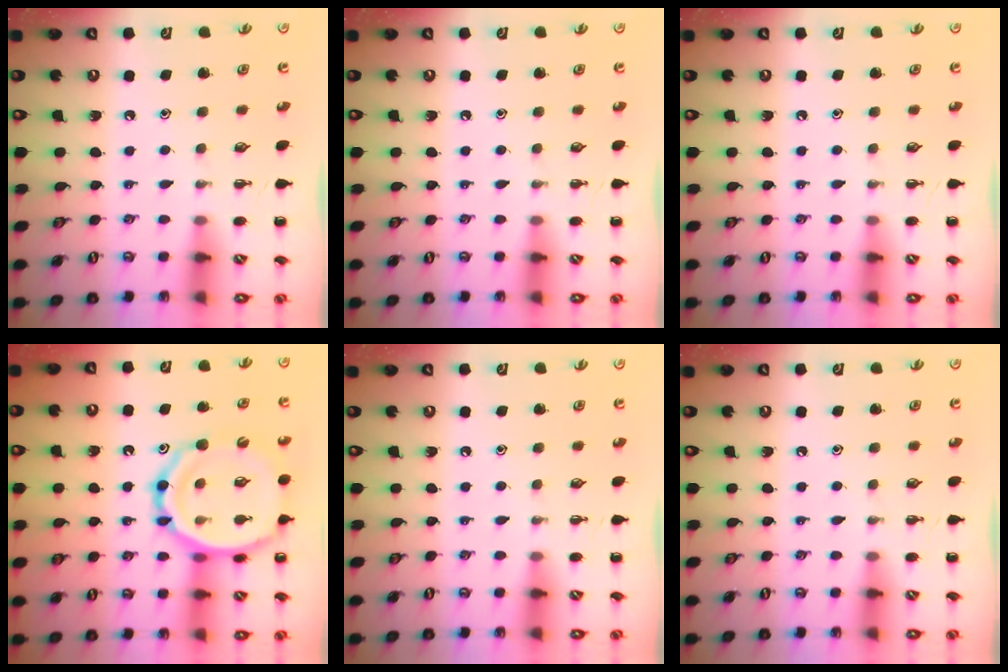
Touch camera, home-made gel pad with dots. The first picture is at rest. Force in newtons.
{"total": 0.0}
{"total": 0.0}
{"total": 20.0, "press": 19.7, "slide": 3.4}
{"total": 0.0}
{"total": 0.0}